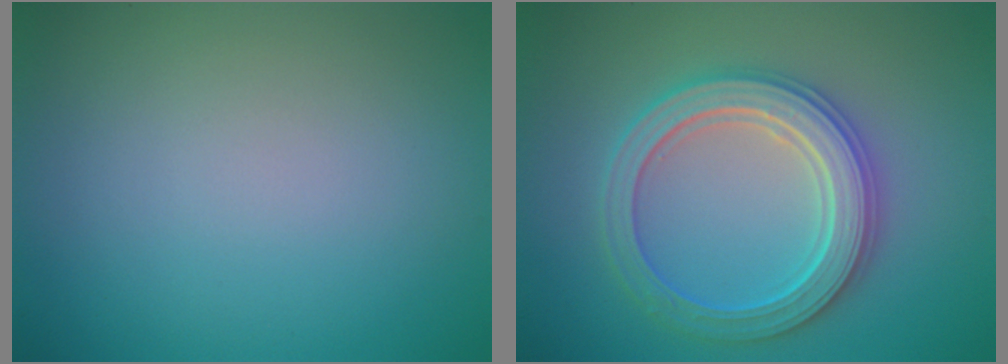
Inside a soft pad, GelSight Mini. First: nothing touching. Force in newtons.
{"total": 5.4, "press": 5.4, "slide": 0.9}